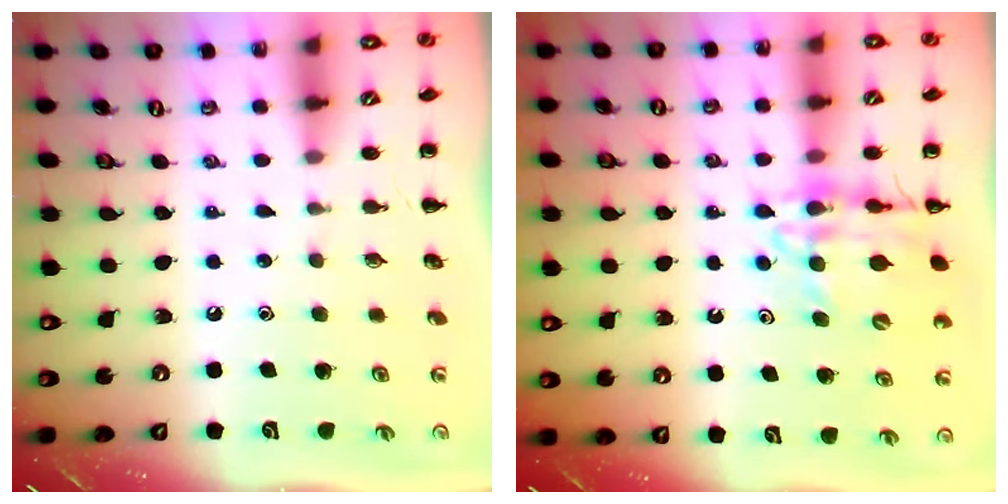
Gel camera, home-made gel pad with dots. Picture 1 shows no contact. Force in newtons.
{"total": 13.5, "press": 13.1, "slide": 3.3}